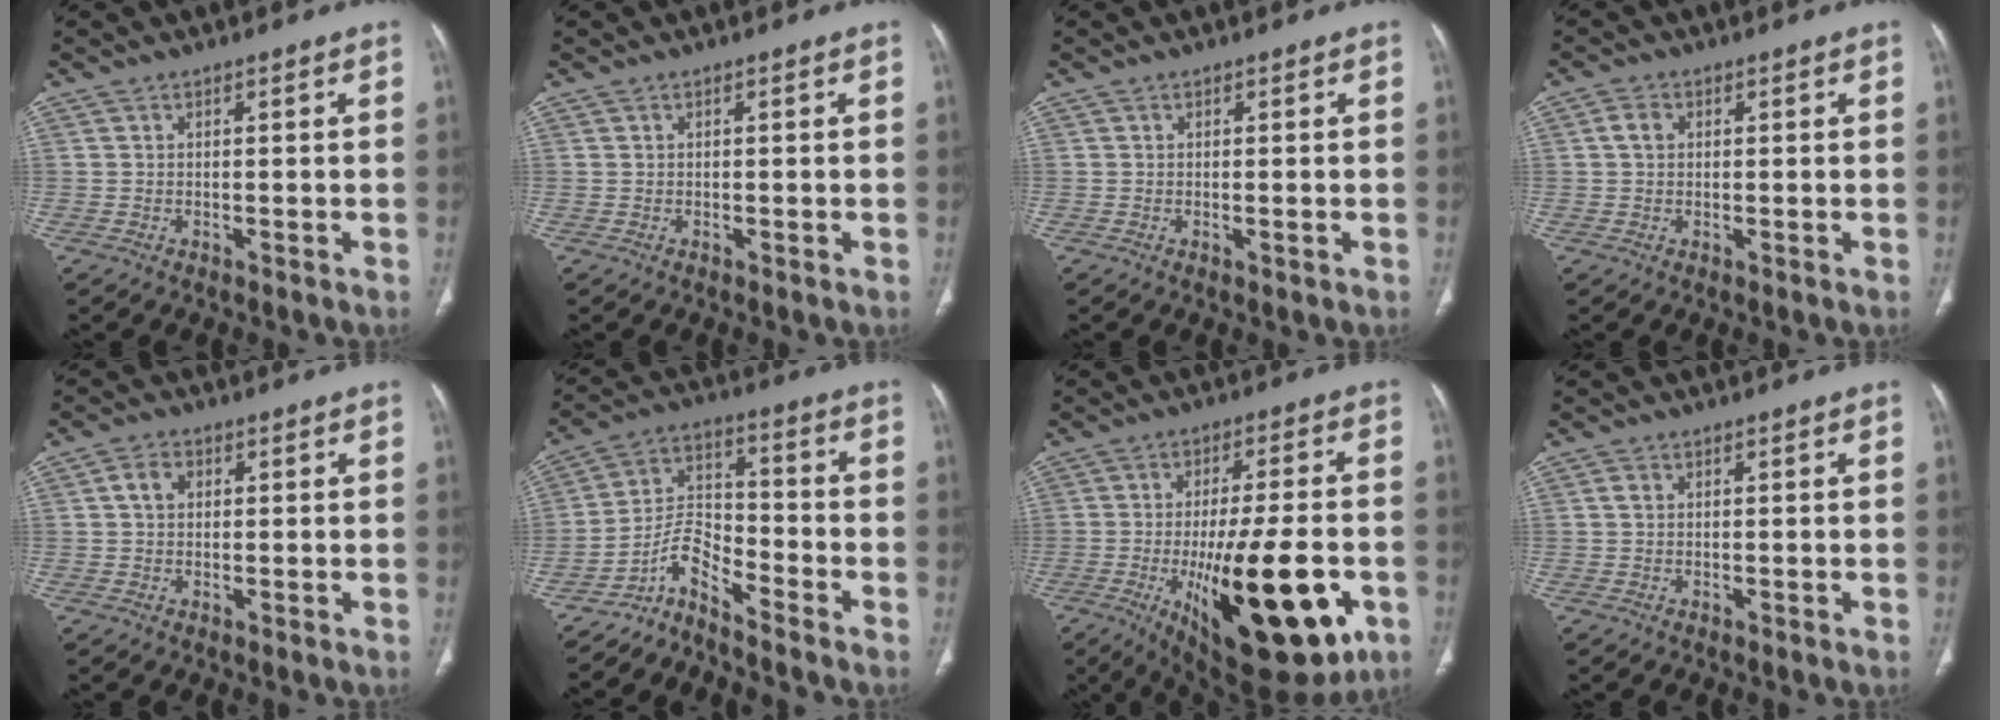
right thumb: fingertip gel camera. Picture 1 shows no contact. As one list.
[{"total": 0.0}, {"total": 0.6, "force": [-0.1, 0.1, 0.6], "torque": [-0.012, -0.003, -0.002]}, {"total": 2.2, "force": [0.5, 1.7, 1.3], "torque": [-0.025, 0.006, 0.007]}, {"total": 3.0, "force": [0.6, 2.3, 1.8], "torque": [-0.030, 0.009, 0.009]}, {"total": 7.0, "force": [-5.9, 2.1, 3.1], "torque": [-0.059, 0.072, -0.123]}, {"total": 24.3, "force": [-7.5, 8.4, 21.6], "torque": [-0.305, 0.000, -0.092]}, {"total": 0.7, "force": [0.2, 0.6, 0.4], "torque": [-0.008, 0.003, 0.001]}]